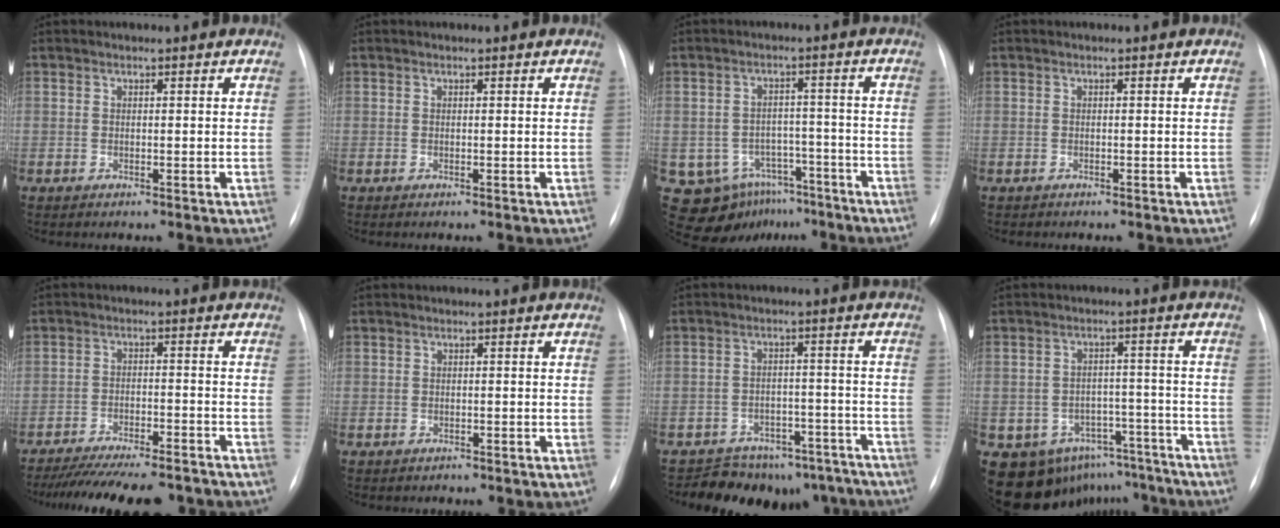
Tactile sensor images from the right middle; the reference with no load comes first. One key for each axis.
{"total": 0.0}
{"total": 9.9, "fx": -5.9, "fy": 7.5, "fz": 2.4, "tx": -0.035, "ty": 0.027, "tz": -0.078}
{"total": 0.5, "fx": -0.4, "fy": 0.3, "fz": 0.0, "tx": -0.010, "ty": 0.001, "tz": -0.009}
{"total": 16.3, "fx": -14.6, "fy": 2.9, "fz": 6.6, "tx": -0.119, "ty": -0.013, "tz": -0.203}
{"total": 1.2, "fx": -0.7, "fy": 0.9, "fz": -0.1, "tx": -0.009, "ty": 0.004, "tz": -0.011}
{"total": 14.0, "fx": -12.2, "fy": 6.7, "fz": 1.9, "tx": -0.003, "ty": 0.036, "tz": -0.143}
{"total": 12.7, "fx": -9.6, "fy": 8.1, "fz": 2.1, "tx": -0.023, "ty": 0.048, "tz": -0.115}